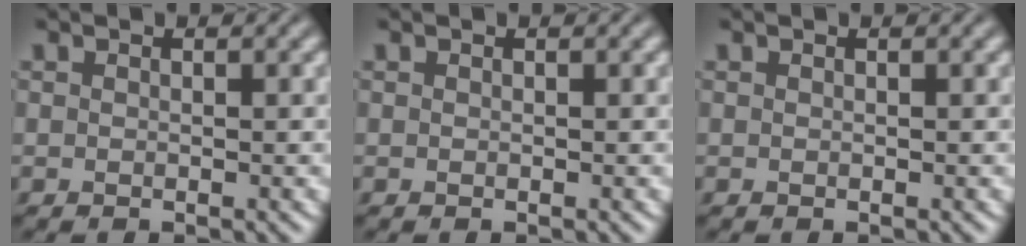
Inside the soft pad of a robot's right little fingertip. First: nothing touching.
{"total": 0.0}
{"total": 0.0}